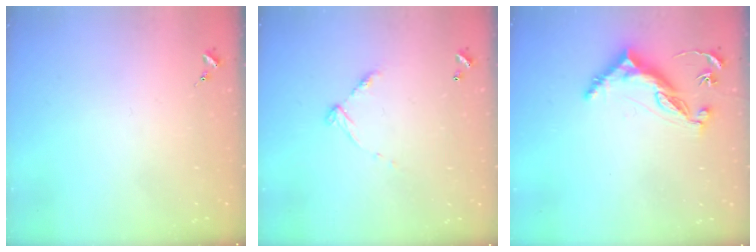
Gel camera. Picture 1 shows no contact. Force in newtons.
{"total": 7.3, "press": 7.3, "slide": 0.6}
{"total": 9.5, "press": 9.5, "slide": 0.9}